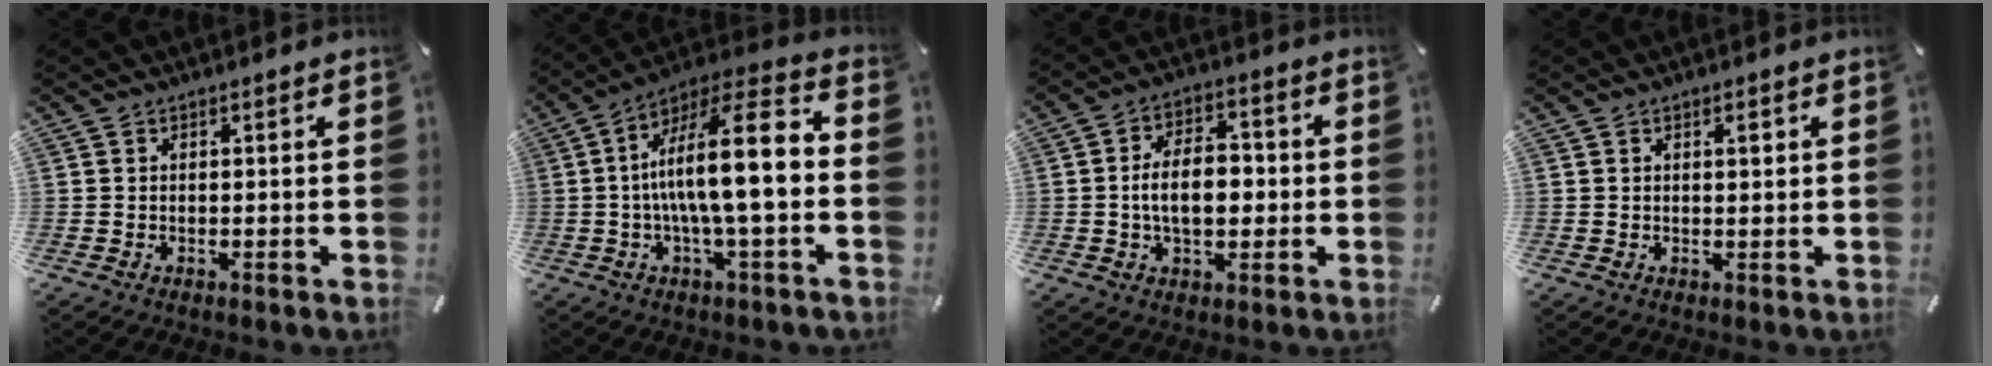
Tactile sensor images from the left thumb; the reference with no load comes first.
{"total": 18.7, "force": [-0.3, 4.9, 18.0], "torque": [-0.316, -0.010, -0.013]}
{"total": 10.3, "force": [-1.0, 6.6, 7.8], "torque": [-0.126, 0.009, -0.020]}
{"total": 1.6, "force": [0.5, 0.7, 1.4], "torque": [-0.019, 0.002, 0.005]}